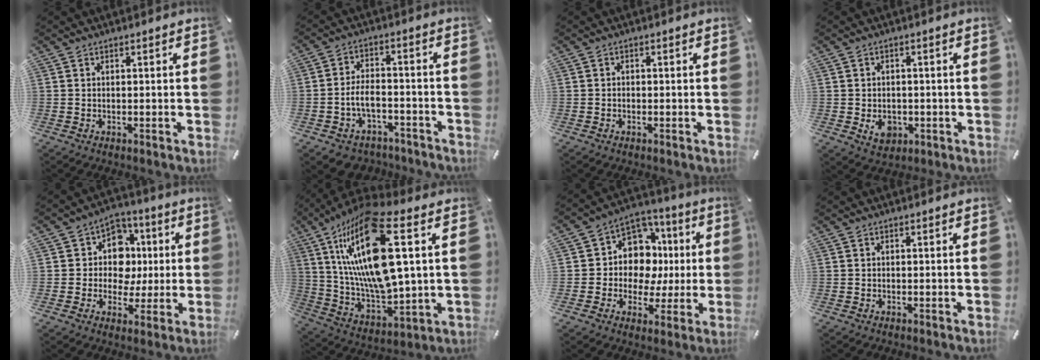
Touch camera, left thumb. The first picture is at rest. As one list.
[{"total": 6.6, "force": [-3.1, 4.5, 3.8], "torque": [-0.073, 0.022, -0.056]}, {"total": 0.7, "force": [-0.4, 0.4, 0.3], "torque": [-0.005, 0.002, -0.010]}, {"total": 5.2, "force": [-1.3, 4.3, 2.7], "torque": [-0.041, -0.003, -0.023]}, {"total": 11.4, "force": [0.5, 10.3, 4.7], "torque": [-0.073, 0.010, 0.017]}, {"total": 24.1, "force": [7.7, 8.8, 21.0], "torque": [-0.456, -0.033, 0.123]}, {"total": 11.3, "force": [0.8, 10.7, 3.8], "torque": [-0.058, -0.016, 0.026]}, {"total": 0.0}]